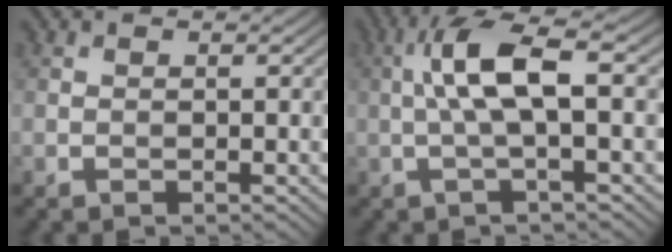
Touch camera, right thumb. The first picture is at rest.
{"total": 6.9, "force": [0.4, 1.5, 6.7], "torque": [-0.136, 0.022, -0.001]}